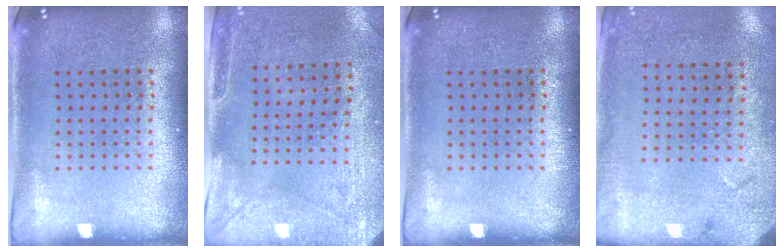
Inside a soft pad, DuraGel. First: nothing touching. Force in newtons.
{"total": 3.0, "press": 2.4, "slide": 1.8}
{"total": 0.0}
{"total": 2.7, "press": 2.2, "slide": 1.6}